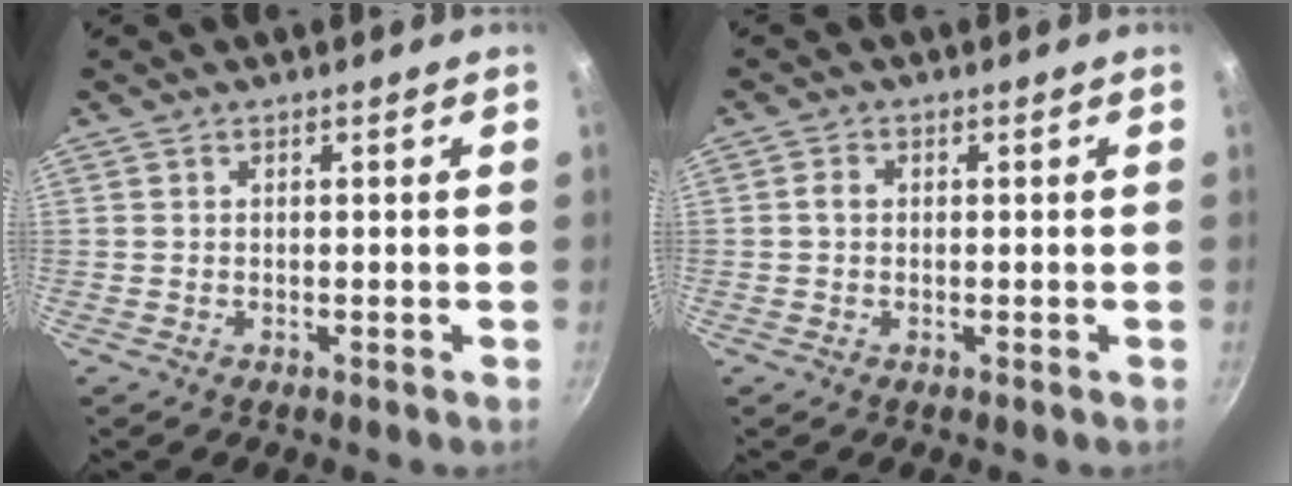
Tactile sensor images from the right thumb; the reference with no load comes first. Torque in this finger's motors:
{"motor_torque": [-0.16, 0.79, 0.27, 0.38, 0.03]}